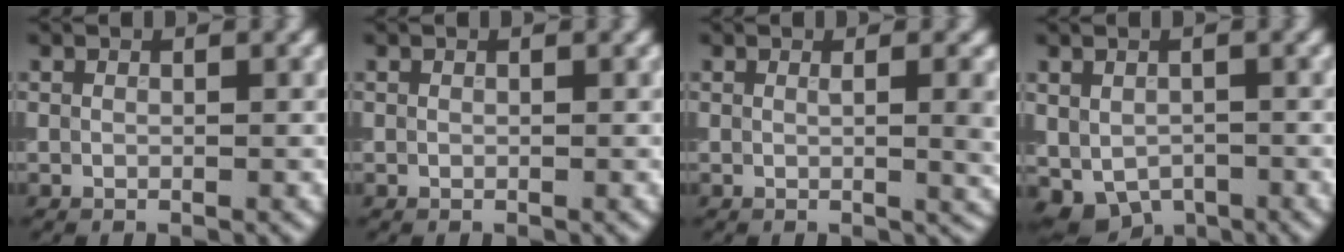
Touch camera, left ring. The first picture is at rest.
{"total": 0.0}
{"total": 3.2, "force": [0.3, 1.0, 3.0], "torque": [-0.031, 0.000, 0.003]}
{"total": 4.5, "force": [-1.5, 3.4, 2.5], "torque": [-0.043, -0.021, -0.006]}